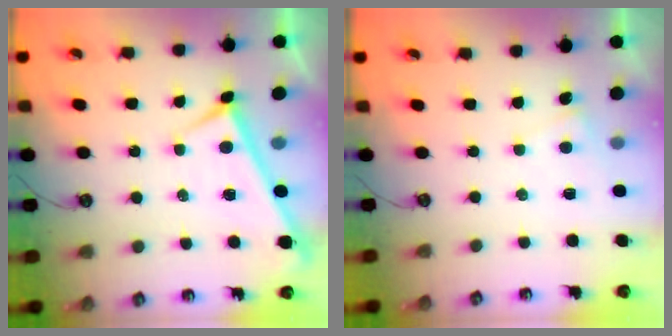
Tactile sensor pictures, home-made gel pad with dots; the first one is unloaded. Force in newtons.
{"total": 2.4, "press": 2.4, "slide": 0.1}